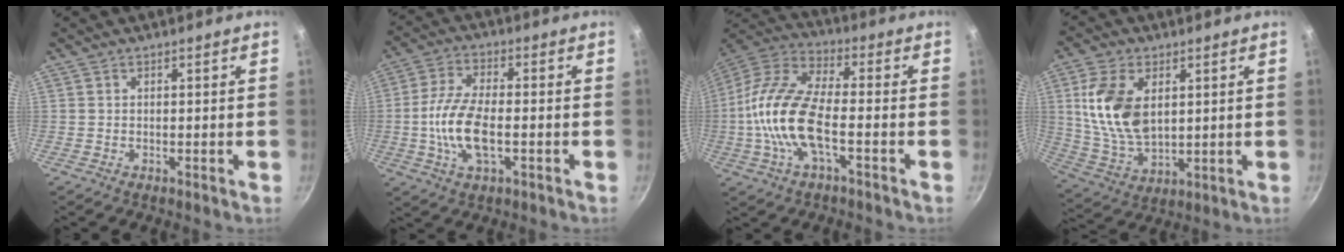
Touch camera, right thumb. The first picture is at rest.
{"total": 10.6, "force": [-2.0, 4.8, 9.3], "torque": [-0.184, 0.017, -0.047]}
{"total": 16.4, "force": [-3.3, 6.9, 14.5], "torque": [-0.286, 0.035, -0.082]}
{"total": 13.9, "force": [3.2, 8.5, 10.5], "torque": [-0.189, -0.021, 0.072]}